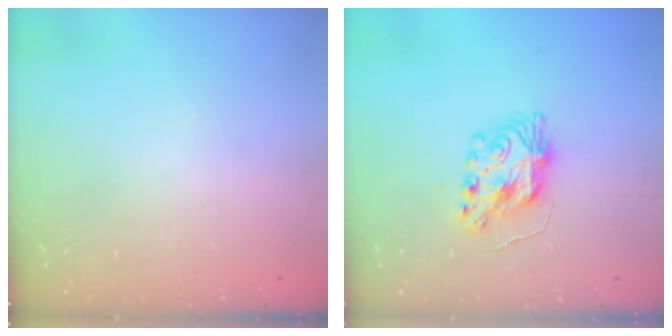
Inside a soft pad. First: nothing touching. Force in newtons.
{"total": 8.6, "press": 8.6, "slide": 0.5}